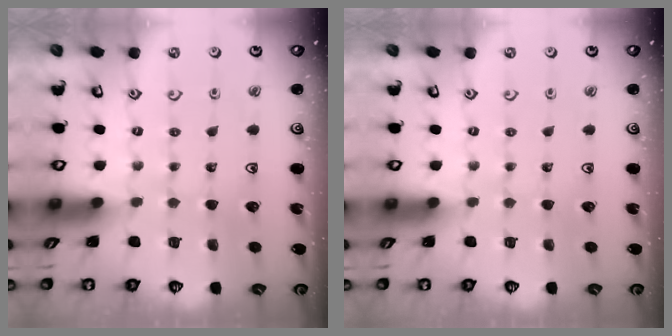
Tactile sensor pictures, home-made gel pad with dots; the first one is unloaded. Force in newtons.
{"total": 0.0}